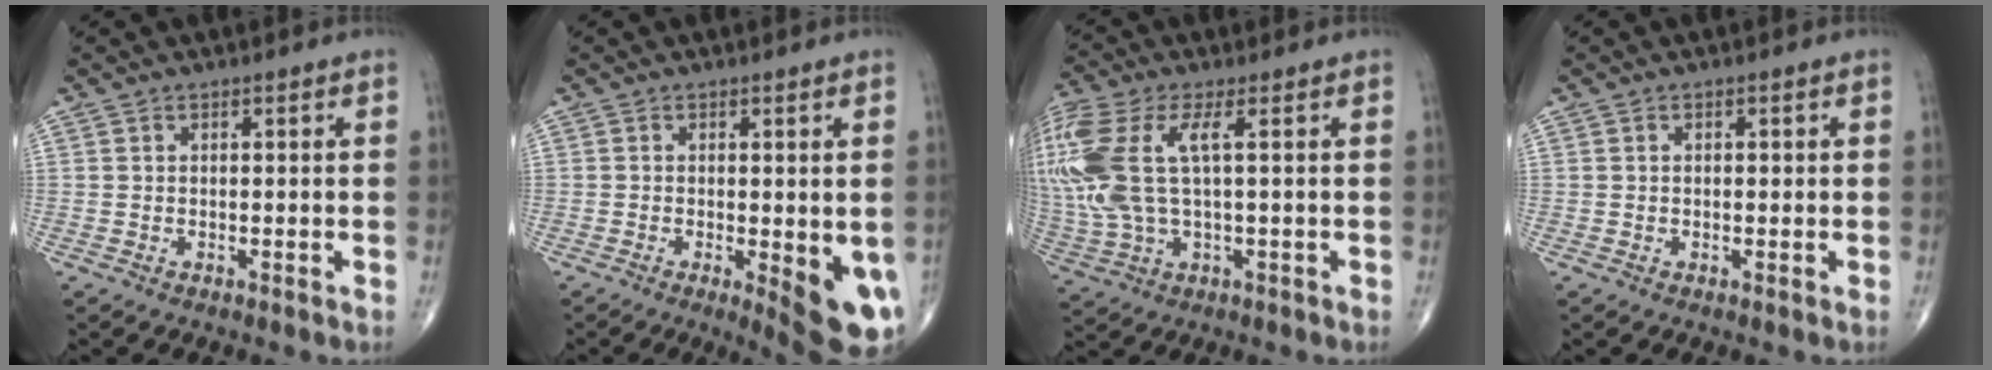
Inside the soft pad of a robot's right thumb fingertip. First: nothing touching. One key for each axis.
{"total": 9.9, "fx": -2.5, "fy": 3.1, "fz": 9.1, "tx": -0.108, "ty": -0.019, "tz": -0.027}
{"total": 17.0, "fx": 3.1, "fy": 7.1, "fz": 15.1, "tx": -0.395, "ty": 0.014, "tz": 0.063}
{"total": 0.7, "fx": 0.1, "fy": 0.3, "fz": 0.6, "tx": -0.011, "ty": 0.000, "tz": 0.002}